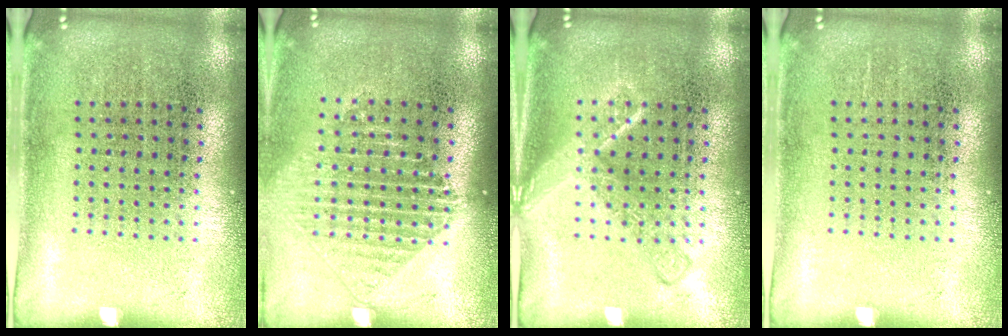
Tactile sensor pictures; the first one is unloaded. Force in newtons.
{"total": 1.2, "press": 1.1, "slide": 0.5}
{"total": 2.3, "press": 2.3, "slide": 0.4}
{"total": 0.0}